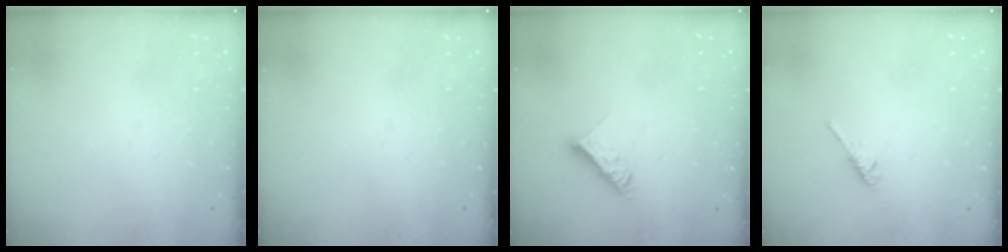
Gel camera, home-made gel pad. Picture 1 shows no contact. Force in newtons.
{"total": 0.0}
{"total": 8.9, "press": 8.9, "slide": 0.7}
{"total": 3.3, "press": 3.2, "slide": 0.5}